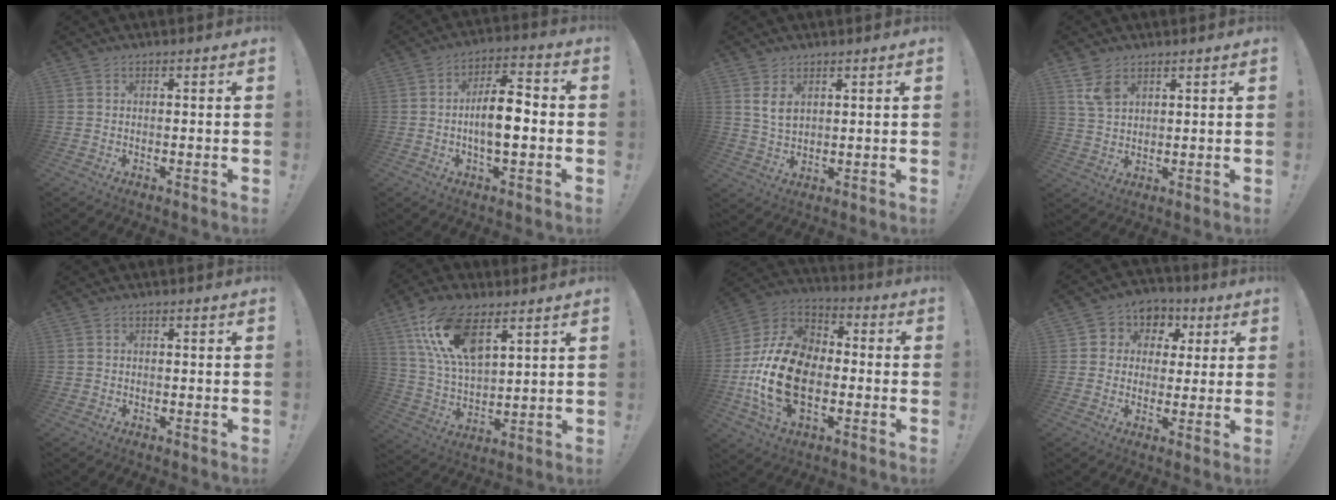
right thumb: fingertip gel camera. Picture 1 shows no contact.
{"total": 10.4, "force": [-1.6, 4.4, 9.3], "torque": [-0.160, 0.014, -0.032]}
{"total": 5.2, "force": [2.4, 2.9, 3.6], "torque": [-0.052, -0.011, 0.044]}
{"total": 5.7, "force": [3.5, 3.1, 3.3], "torque": [-0.061, -0.013, 0.068]}
{"total": 0.6, "force": [-0.1, 0.6, 0.1], "torque": [0.000, 0.002, -0.002]}
{"total": 16.9, "force": [9.1, 7.9, 11.9], "torque": [-0.235, -0.034, 0.165]}
{"total": 22.9, "force": [-5.1, 15.0, 16.5], "torque": [-0.321, 0.040, -0.078]}
{"total": 7.1, "force": [0.6, 6.8, 1.9], "torque": [-0.023, -0.003, 0.016]}